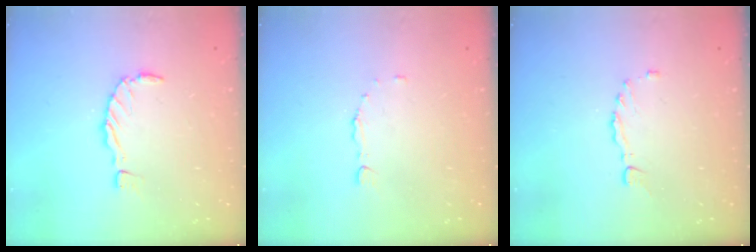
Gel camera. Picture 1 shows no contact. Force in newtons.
{"total": 3.0, "press": 2.9, "slide": 0.7}
{"total": 1.3, "press": 1.3, "slide": 0.3}